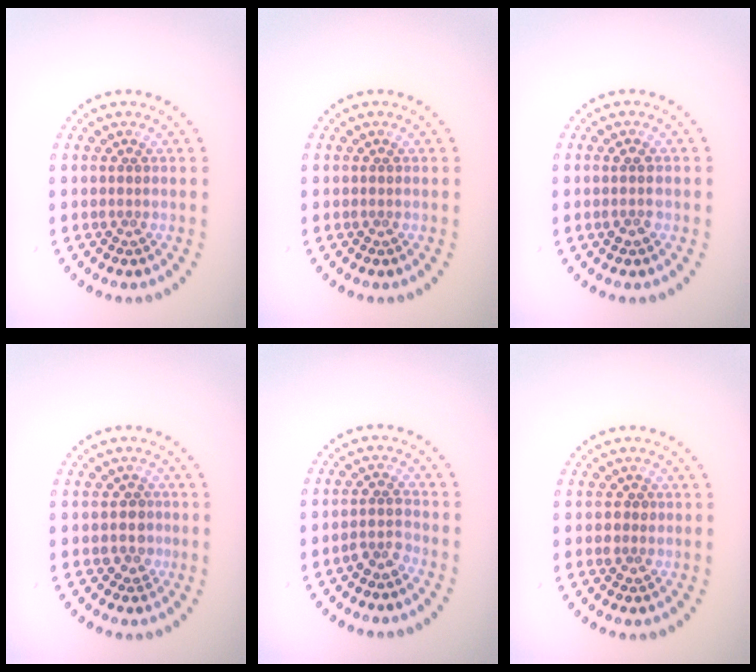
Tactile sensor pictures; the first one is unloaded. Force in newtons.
{"total": 0.0}
{"total": 1.5, "press": 1.5, "slide": 0.2}
{"total": 1.4, "press": 1.1, "slide": 0.8}
{"total": 1.8, "press": 1.4, "slide": 1.1}
{"total": 1.3, "press": 1.3, "slide": 0.3}